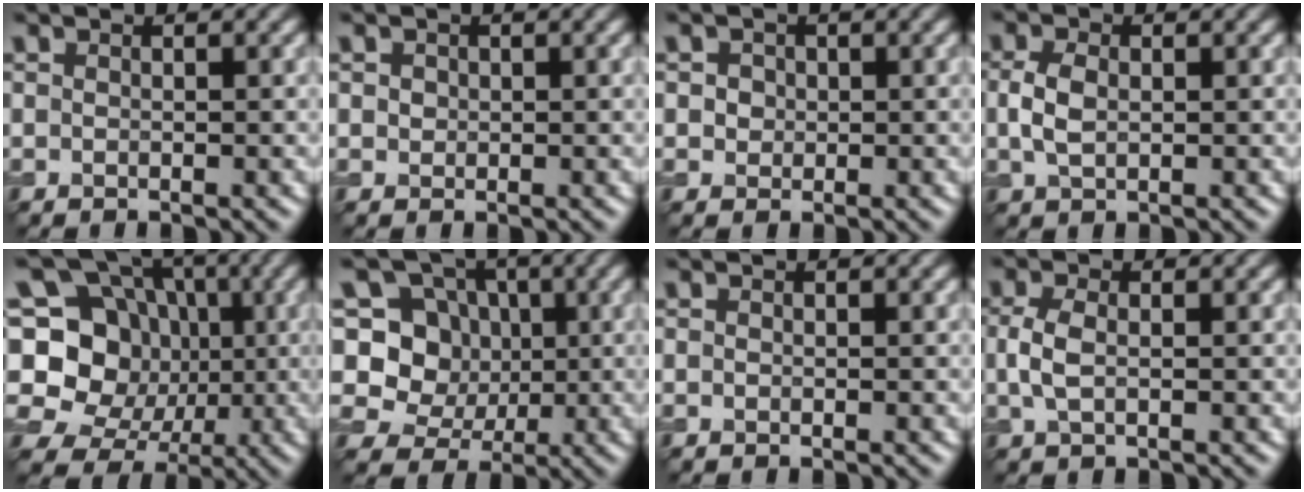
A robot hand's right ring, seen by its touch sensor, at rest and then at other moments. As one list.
[{"total": 0.8, "force": [0.2, 0.7, 0.2], "torque": [-0.001, -0.001, 0.003]}, {"total": 1.6, "force": [0.4, 1.4, 0.6], "torque": [-0.007, 0.004, 0.007]}, {"total": 2.7, "force": [0.2, 1.8, 2.0], "torque": [-0.050, 0.001, 0.004]}, {"total": 15.7, "force": [0.0, 14.1, 6.8], "torque": [-0.175, 0.056, -0.028]}, {"total": 8.5, "force": [1.4, 7.7, 3.3], "torque": [-0.068, 0.022, 0.001]}, {"total": 0.0}, {"total": 2.5, "force": [0.1, 1.4, 2.0], "torque": [-0.052, 0.000, 0.000]}]